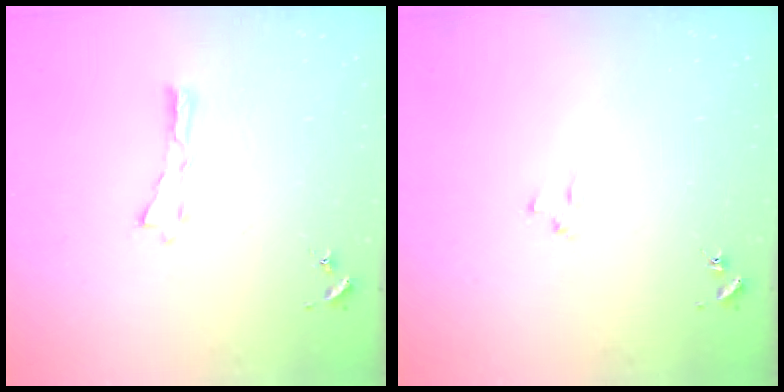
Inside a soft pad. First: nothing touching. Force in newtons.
{"total": 1.9, "press": 1.9, "slide": 0.2}